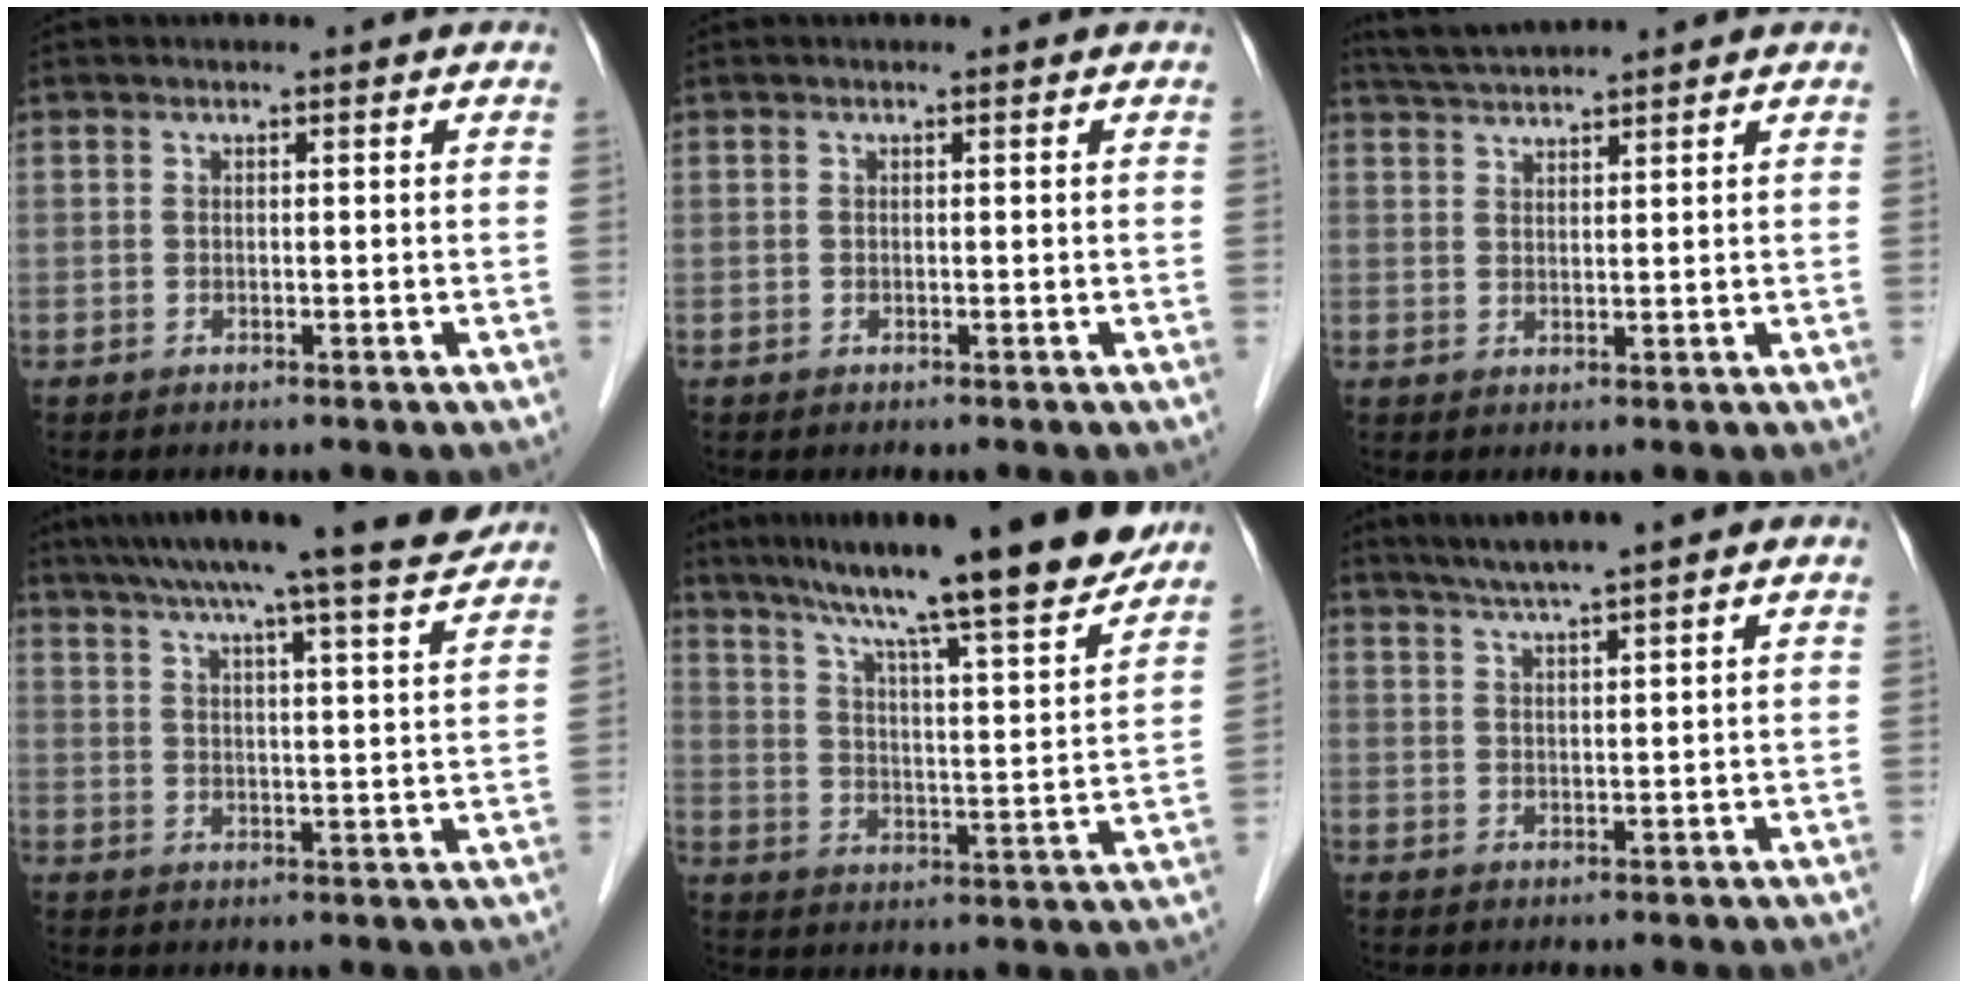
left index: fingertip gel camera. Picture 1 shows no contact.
{"total": 0.0}
{"total": 4.5, "force": [4.4, -0.6, 1.2], "torque": [-0.026, 0.025, 0.084]}
{"total": 16.7, "force": [14.5, -0.6, 8.2], "torque": [-0.130, 0.000, 0.198]}
{"total": 19.5, "force": [16.1, 0.5, 10.9], "torque": [-0.165, 0.002, 0.240]}
{"total": 5.2, "force": [4.2, -0.8, 2.8], "torque": [-0.053, 0.014, 0.079]}